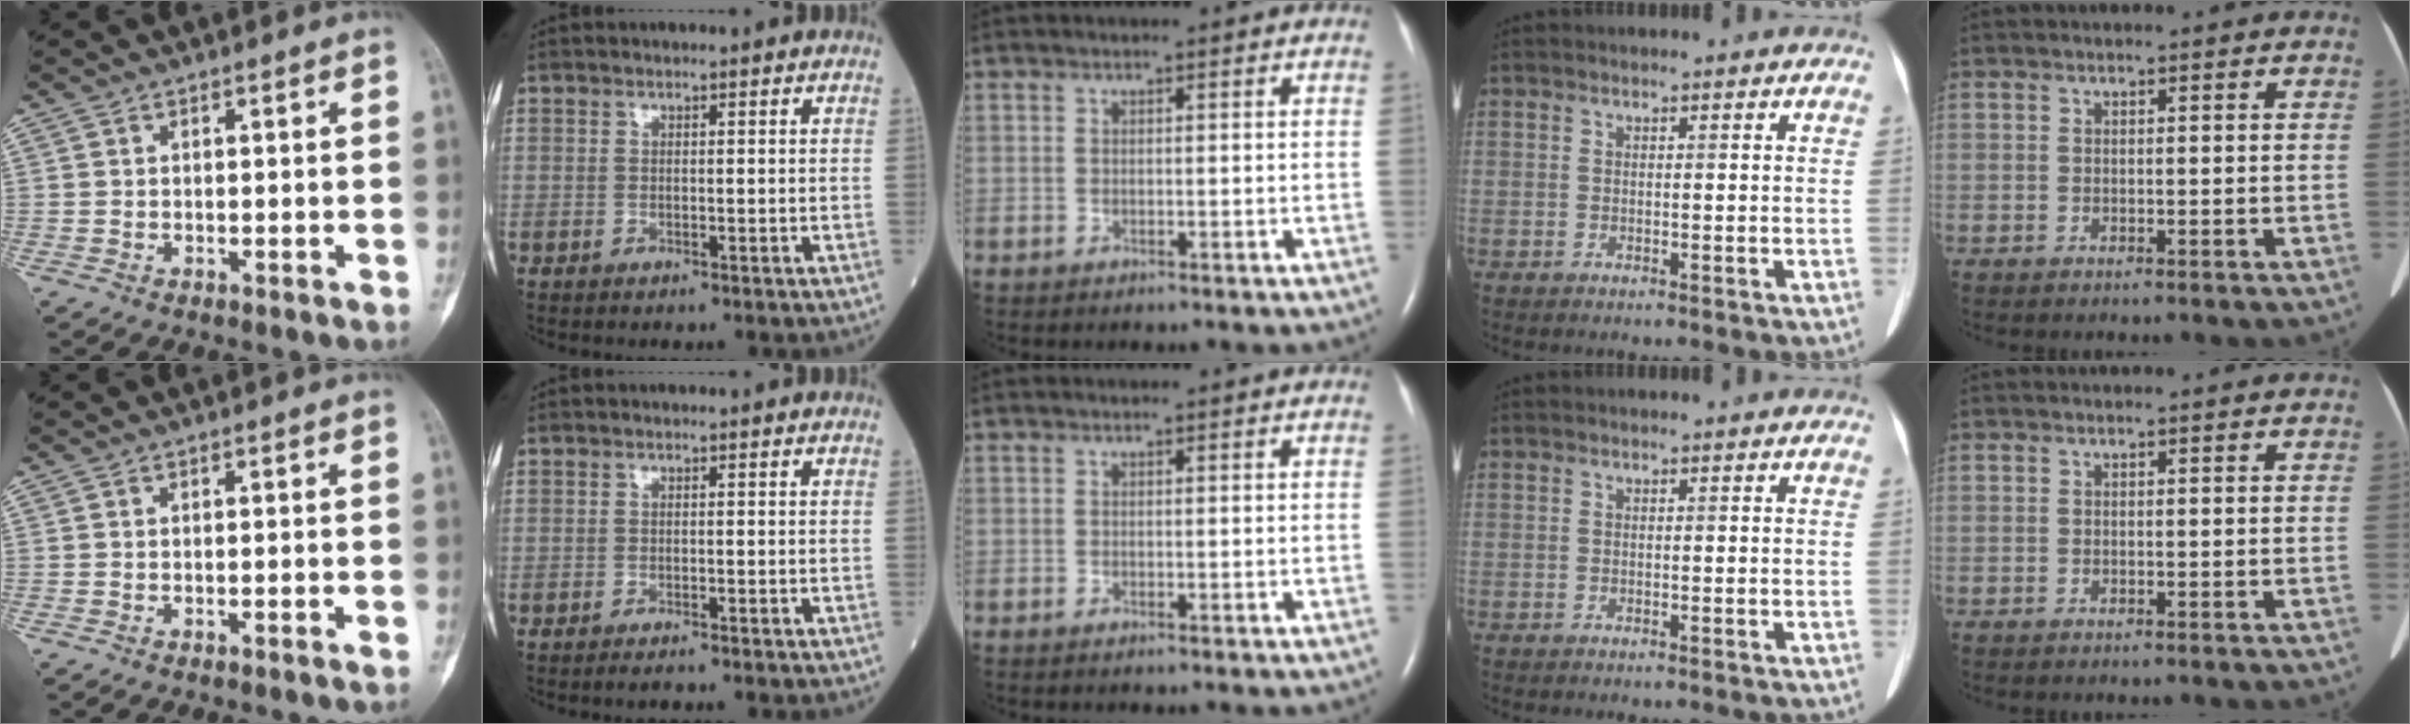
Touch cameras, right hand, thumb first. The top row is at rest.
{"thumb": {"total": 1.0, "force": [-0.6, 0.0, 0.8], "torque": [-0.017, 0.003, -0.006]}, "index": {"total": 1.9, "force": [-1.7, 0.0, 0.9], "torque": [-0.010, -0.001, -0.022]}}